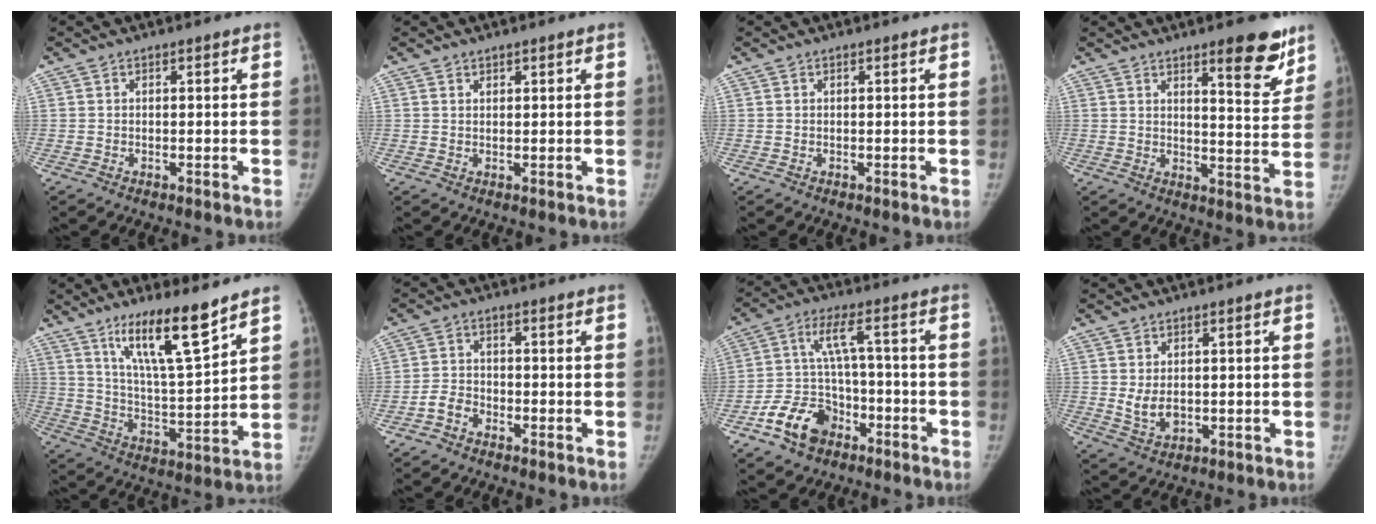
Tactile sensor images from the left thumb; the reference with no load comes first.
{"total": 0.8, "force": [0.7, 0.4, 0.1], "torque": [0.005, -0.005, 0.010]}
{"total": 0.0}
{"total": 10.7, "force": [7.1, 2.8, 7.5], "torque": [-0.067, -0.048, 0.097]}
{"total": 14.6, "force": [10.0, 2.1, 10.5], "torque": [-0.171, -0.072, 0.184]}
{"total": 3.0, "force": [-1.6, 2.1, 1.4], "torque": [-0.021, 0.015, -0.032]}
{"total": 11.1, "force": [-6.0, 7.4, 5.7], "torque": [-0.085, 0.045, -0.103]}
{"total": 4.3, "force": [0.4, 2.8, 3.2], "torque": [-0.050, -0.012, 0.017]}